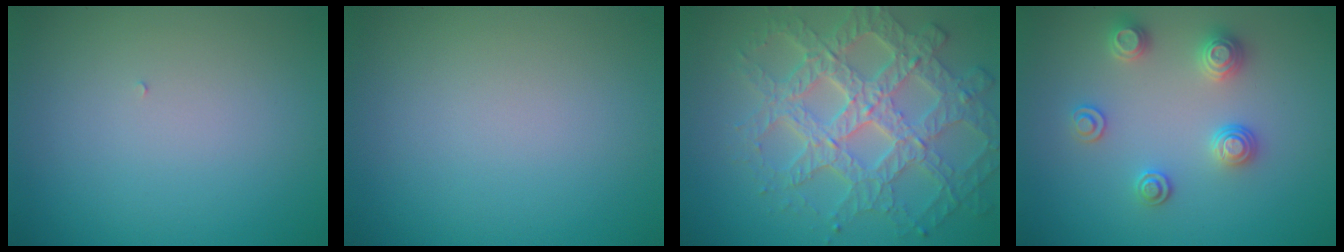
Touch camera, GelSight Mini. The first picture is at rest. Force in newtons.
{"total": 0.0}
{"total": 6.4, "press": 5.8, "slide": 2.8}
{"total": 2.9, "press": 2.9, "slide": 0.2}